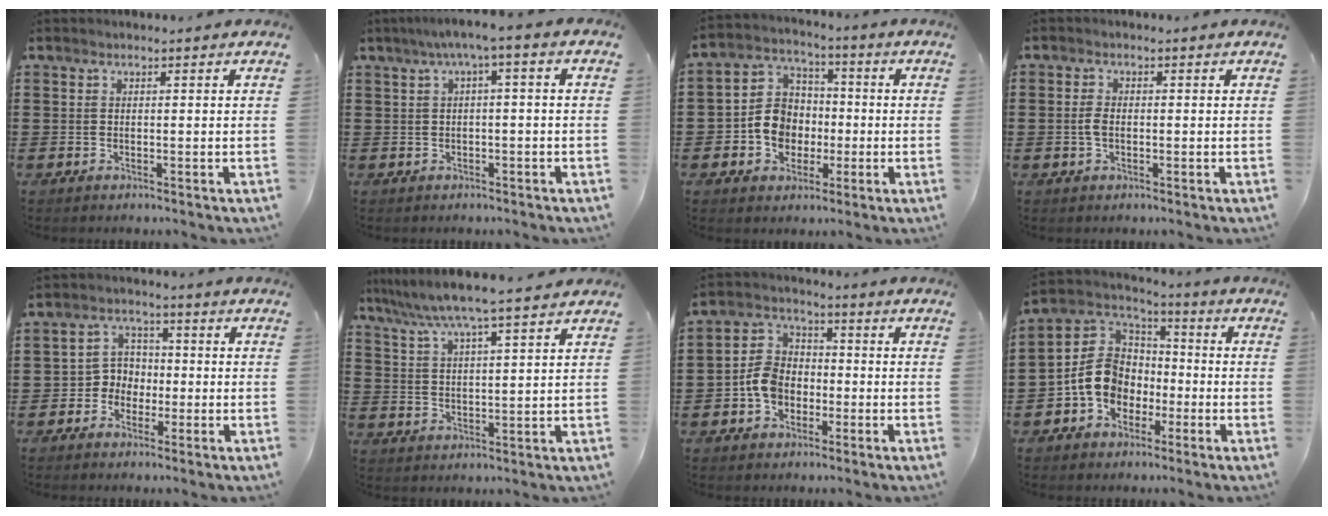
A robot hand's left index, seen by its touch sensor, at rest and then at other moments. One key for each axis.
{"total": 3.0, "fx": -0.7, "fy": 0.1, "fz": 2.9, "tx": -0.052, "ty": 0.002, "tz": -0.018}
{"total": 7.6, "fx": -1.8, "fy": 6.8, "fz": 2.9, "tx": -0.077, "ty": 0.016, "tz": -0.035}
{"total": 2.2, "fx": -0.3, "fy": 1.0, "fz": 1.9, "tx": -0.052, "ty": -0.004, "tz": -0.011}
{"total": 4.5, "fx": -1.7, "fy": 4.0, "fz": 1.1, "tx": -0.036, "ty": 0.013, "tz": -0.038}
{"total": 6.2, "fx": 5.4, "fy": -0.4, "fz": 3.1, "tx": -0.079, "ty": -0.026, "tz": 0.092}
{"total": 6.2, "fx": -2.3, "fy": 4.8, "fz": 3.3, "tx": -0.083, "ty": 0.012, "tz": -0.048}
{"total": 9.7, "fx": -2.7, "fy": 8.0, "fz": 4.9, "tx": -0.149, "ty": 0.012, "tz": -0.061}